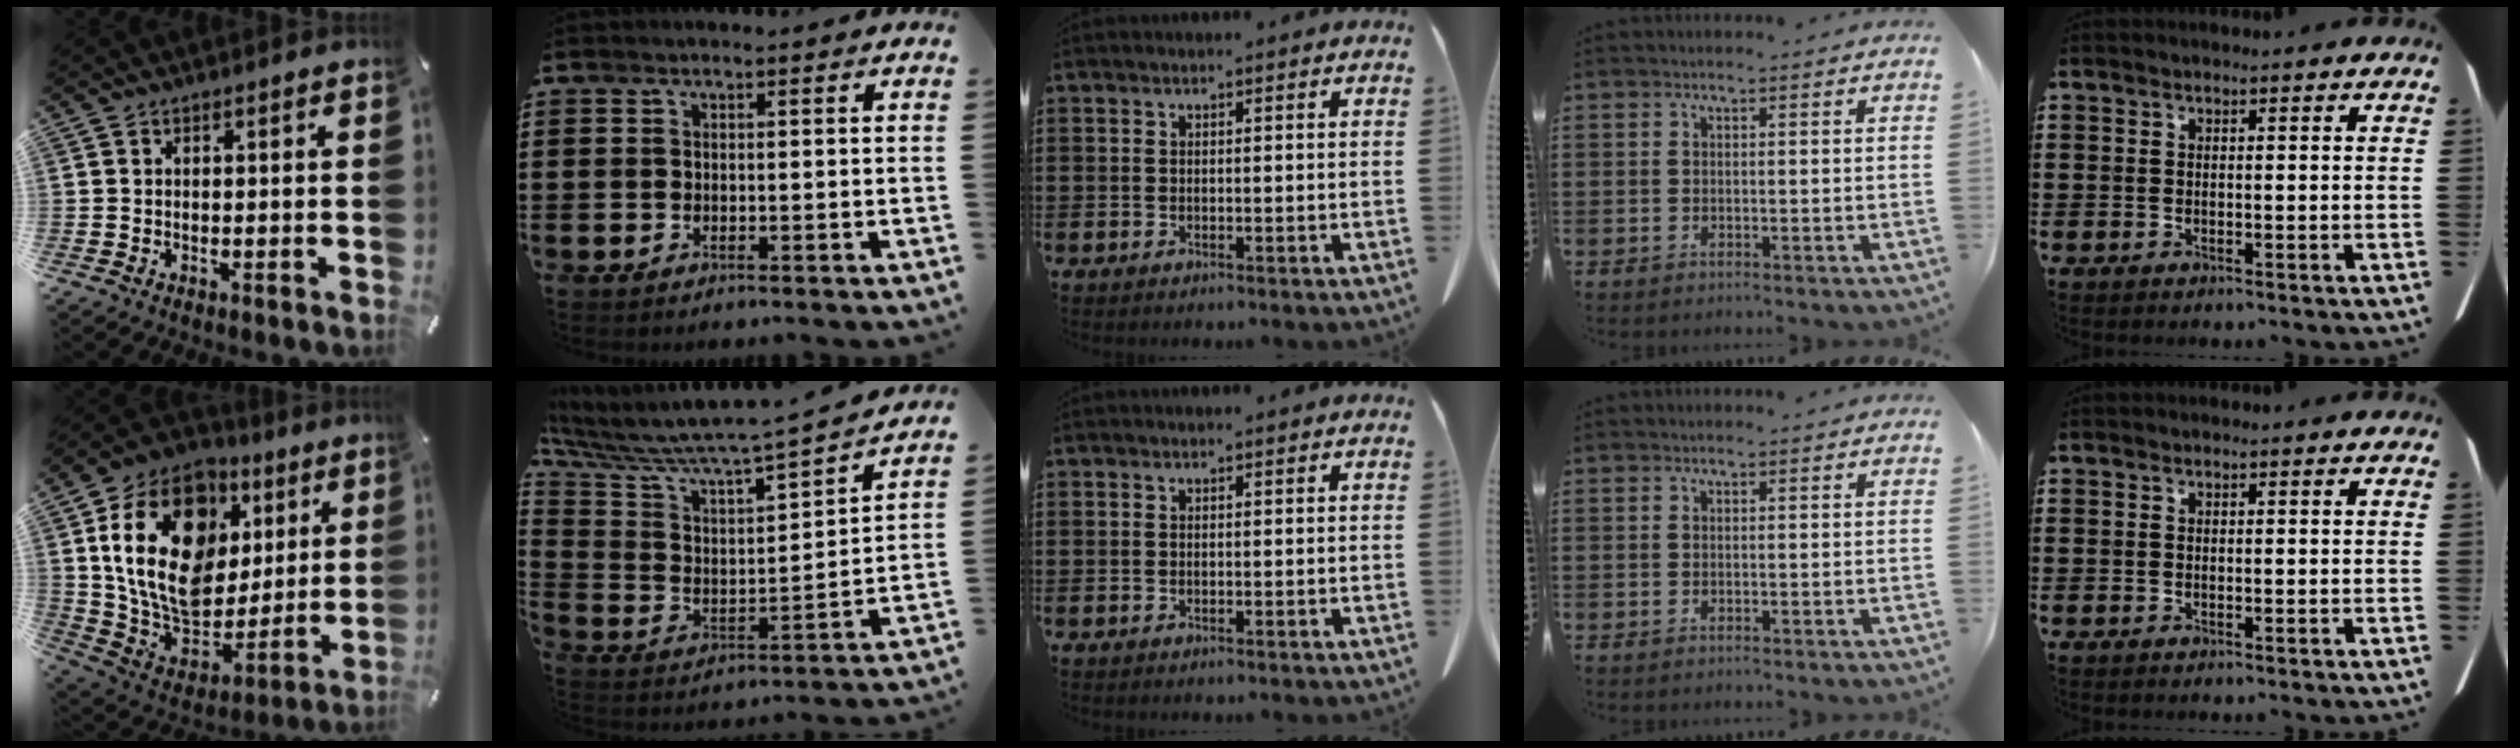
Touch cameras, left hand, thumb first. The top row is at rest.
{"thumb": {"total": 23.6, "force": [6.5, 17.4, 14.6], "torque": [-0.270, -0.031, 0.115]}, "index": {"total": 6.4, "force": [5.9, -0.2, 2.4], "torque": [-0.080, -0.069, 0.087]}}